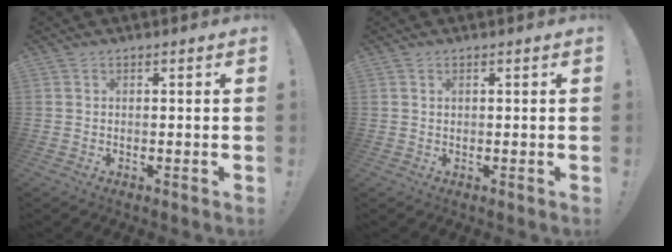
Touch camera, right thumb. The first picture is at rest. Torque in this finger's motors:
{"motor_torque": [-0.20, -0.24, -0.23, 0.17, 0.08]}